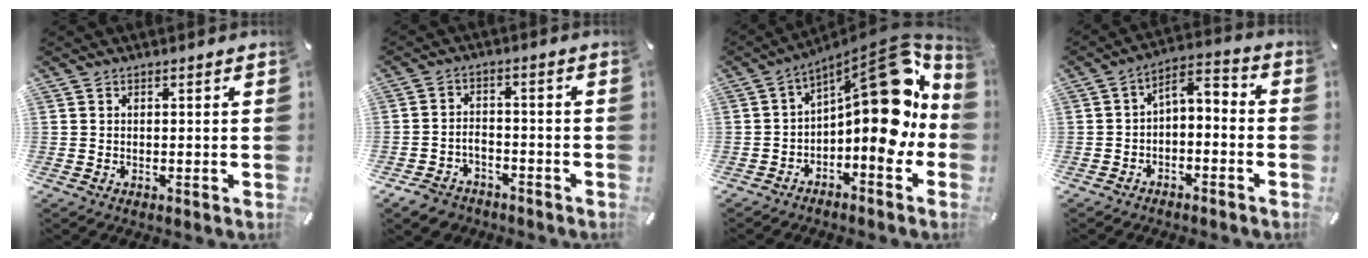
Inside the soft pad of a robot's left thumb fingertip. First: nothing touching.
{"total": 4.9, "force": [-3.5, 3.2, 1.3], "torque": [-0.031, 0.016, -0.069]}
{"total": 19.4, "force": [2.8, 8.8, 17.1], "torque": [-0.201, -0.038, 0.047]}
{"total": 4.6, "force": [-3.4, 2.4, 2.1], "torque": [-0.031, 0.015, -0.068]}